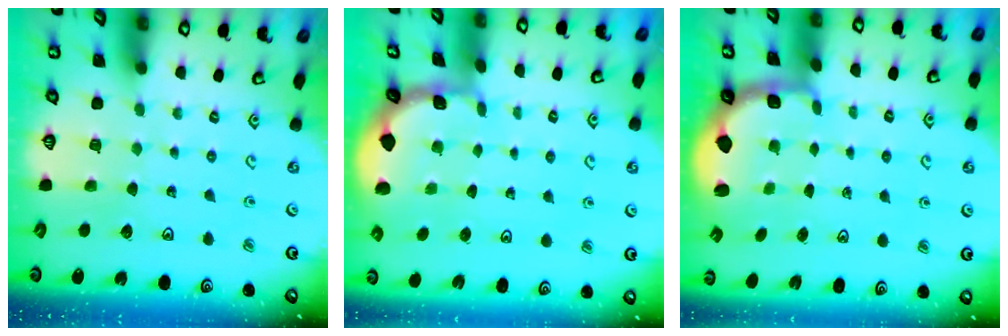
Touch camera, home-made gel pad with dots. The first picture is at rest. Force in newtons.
{"total": 1.1, "press": 1.1, "slide": 0.1}
{"total": 2.5, "press": 1.1, "slide": 2.2}